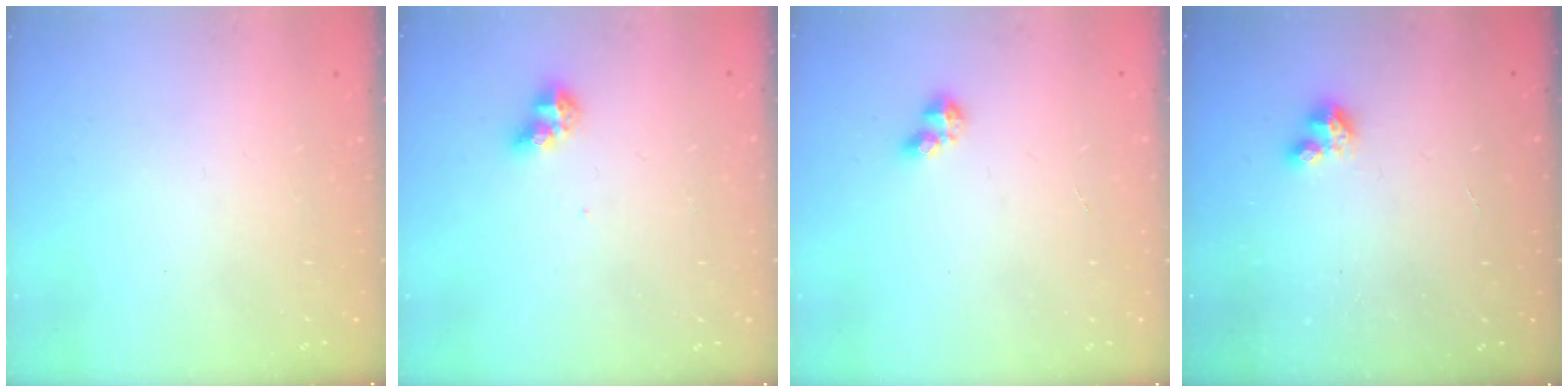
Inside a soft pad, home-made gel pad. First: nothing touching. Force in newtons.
{"total": 6.1, "press": 6.1, "slide": 0.7}
{"total": 3.4, "press": 3.4, "slide": 0.5}
{"total": 3.1, "press": 3.1, "slide": 0.3}